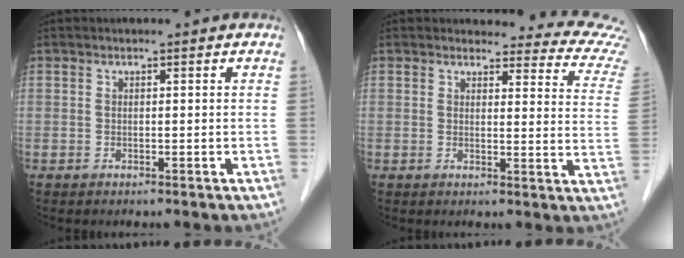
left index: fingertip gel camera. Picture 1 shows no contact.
{"total": 12.8, "force": [12.5, 2.0, 2.0], "torque": [0.014, -0.077, 0.095]}